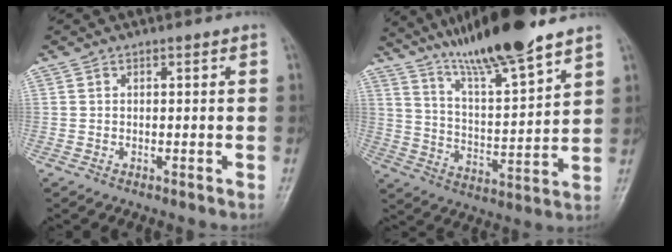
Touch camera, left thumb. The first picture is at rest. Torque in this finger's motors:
{"motor_torque": [1.38, -0.86, 1.42, -1.35, 0.12]}